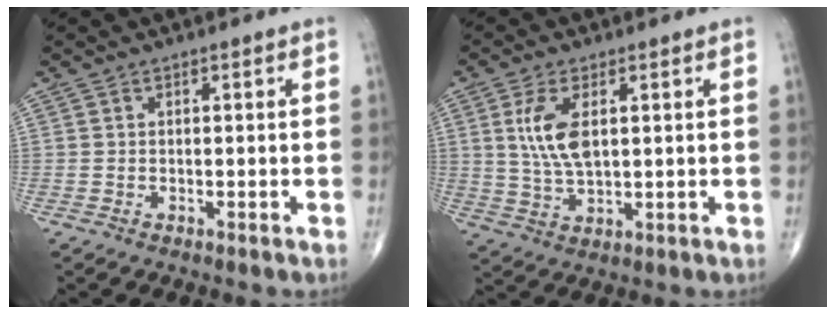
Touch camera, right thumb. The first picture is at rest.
{"total": 7.9, "force": [2.0, 3.7, 6.7], "torque": [-0.137, -0.014, 0.042]}